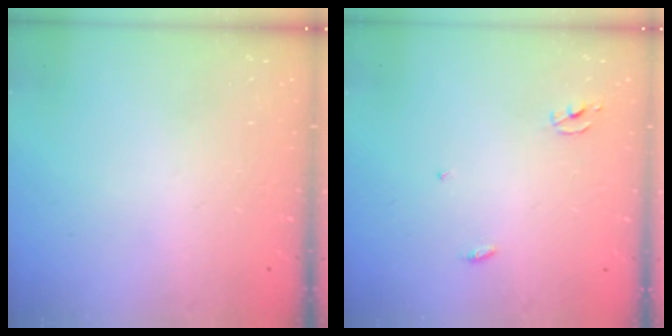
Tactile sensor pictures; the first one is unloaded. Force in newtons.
{"total": 2.3, "press": 2.3, "slide": 0.1}